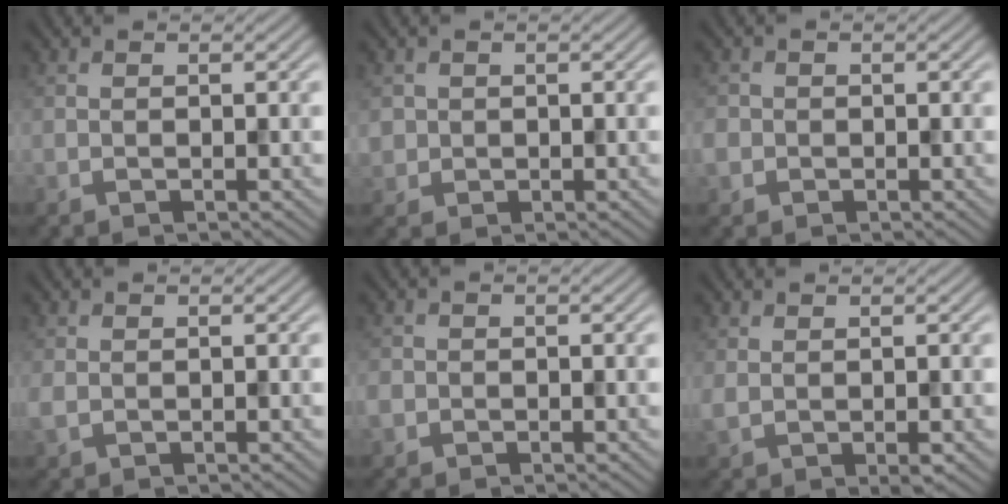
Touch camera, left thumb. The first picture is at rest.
{"total": 1.8, "force": [0.3, 1.8, 0.0], "torque": [-0.005, -0.006, 0.005]}
{"total": 2.3, "force": [-0.5, 2.2, 0.6], "torque": [-0.020, -0.005, -0.013]}
{"total": 1.1, "force": [0.2, 0.7, 0.8], "torque": [-0.025, -0.001, 0.006]}
{"total": 1.8, "force": [-0.5, 1.7, 0.5], "torque": [-0.017, -0.006, -0.015]}
{"total": 1.7, "force": [0.4, 0.7, 1.5], "torque": [-0.038, -0.006, 0.012]}